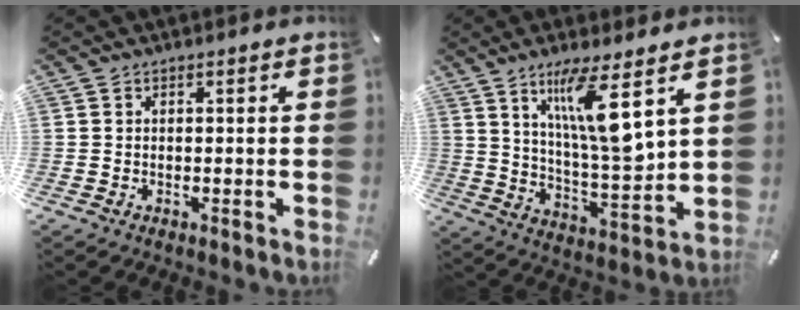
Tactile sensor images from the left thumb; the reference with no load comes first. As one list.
[{"total": 14.2, "force": [7.8, 2.3, 11.6], "torque": [-0.229, -0.040, 0.123]}]